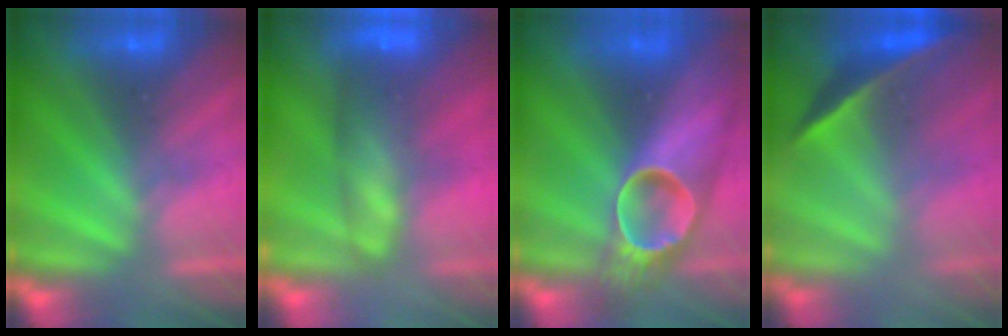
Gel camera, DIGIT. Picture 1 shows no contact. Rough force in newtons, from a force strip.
{"total": 8.4}
{"total": 6.9}
{"total": 1.8}